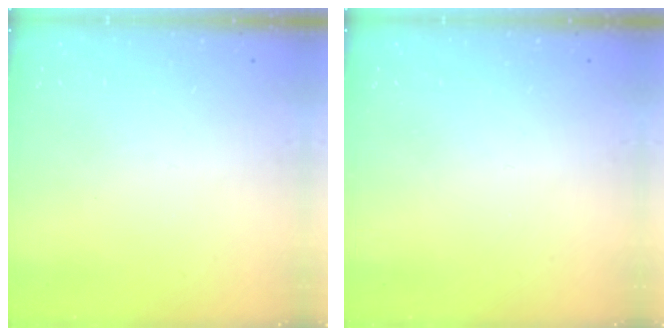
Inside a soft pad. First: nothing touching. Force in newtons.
{"total": 0.0}